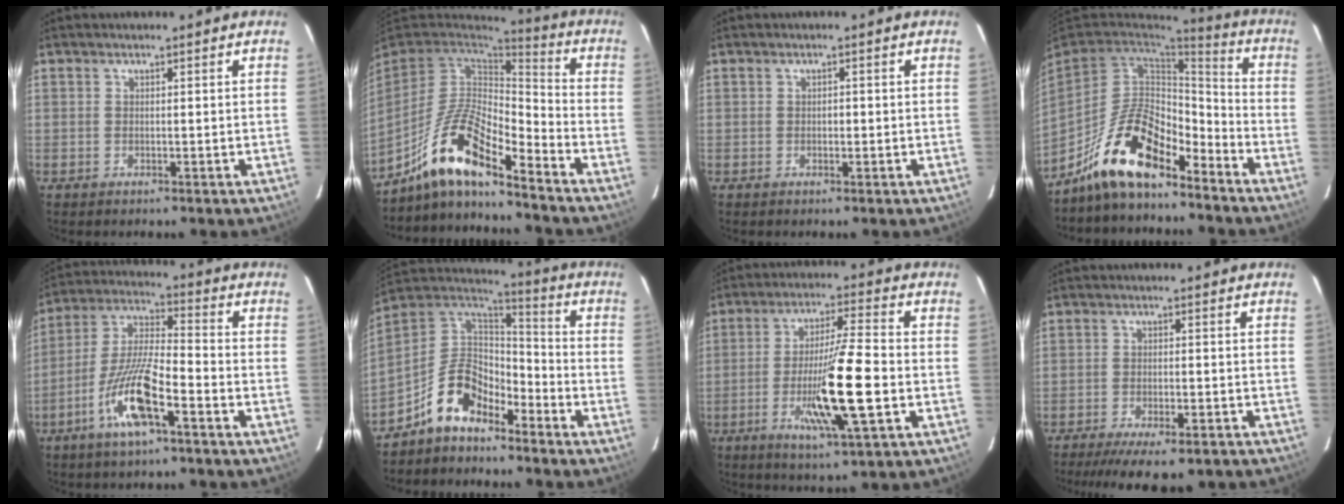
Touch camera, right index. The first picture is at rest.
{"total": 15.7, "force": [-11.2, 3.6, 10.4], "torque": [-0.205, 0.015, -0.207]}
{"total": 1.2, "force": [-0.2, 0.7, 0.9], "torque": [-0.018, 0.002, -0.003]}
{"total": 15.7, "force": [-11.5, 5.5, 9.2], "torque": [-0.180, 0.023, -0.210]}
{"total": 13.1, "force": [-6.3, 2.5, 11.2], "torque": [-0.233, -0.002, -0.120]}
{"total": 13.7, "force": [-9.1, 6.5, 7.8], "torque": [-0.152, 0.028, -0.171]}
{"total": 14.4, "force": [-3.7, 0.9, 13.9], "torque": [-0.253, -0.011, -0.065]}
{"total": 13.9, "force": [-11.1, 3.8, 7.5], "torque": [-0.125, -0.014, -0.159]}